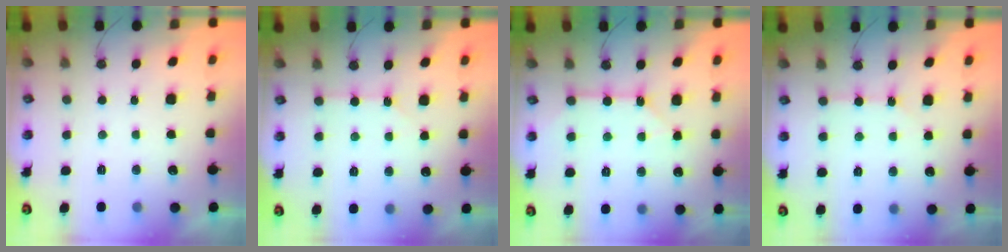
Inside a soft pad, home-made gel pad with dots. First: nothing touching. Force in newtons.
{"total": 1.2, "press": 1.2, "slide": 0.2}
{"total": 6.6, "press": 6.6, "slide": 0.8}
{"total": 3.8, "press": 3.8, "slide": 0.6}